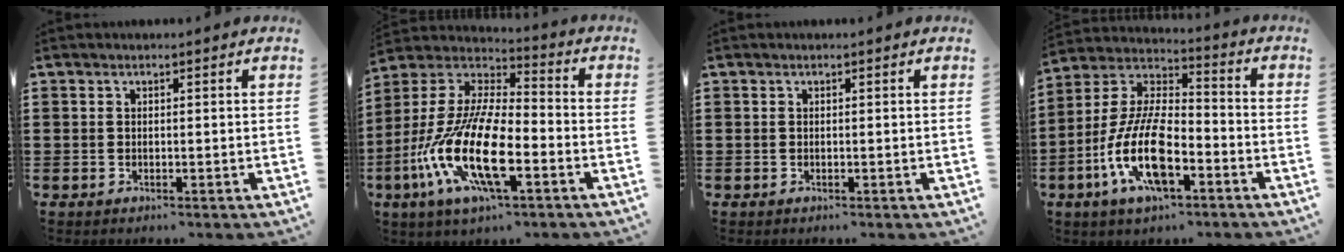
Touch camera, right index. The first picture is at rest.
{"total": 16.1, "force": [-6.6, 5.6, 13.5], "torque": [-0.321, -0.012, -0.133]}
{"total": 0.0}
{"total": 13.3, "force": [-5.5, 5.2, 11.0], "torque": [-0.255, -0.007, -0.109]}